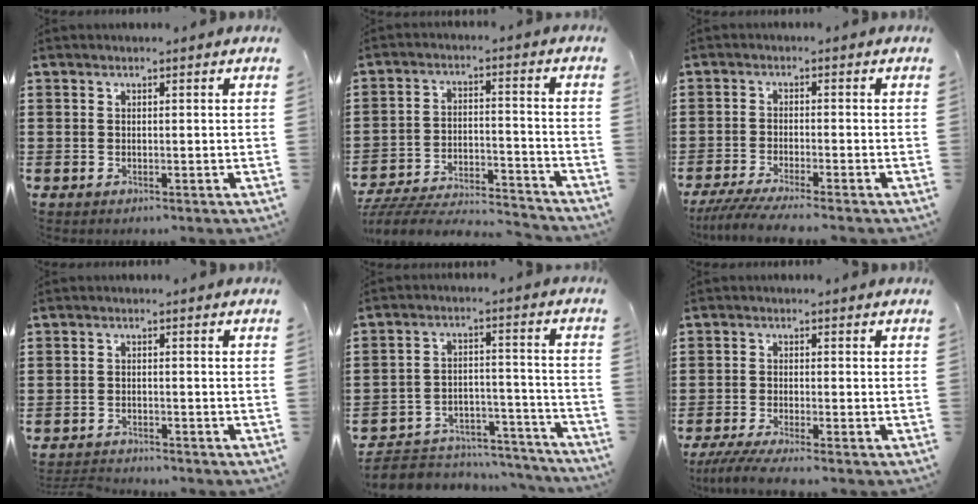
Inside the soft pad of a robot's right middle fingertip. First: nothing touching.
{"total": 6.2, "force": [-6.0, 0.8, 1.5], "torque": [-0.040, 0.004, -0.124]}
{"total": 4.1, "force": [-3.7, -0.1, 1.6], "torque": [-0.040, -0.015, -0.076]}
{"total": 2.3, "force": [-2.3, 0.3, -0.1], "torque": [-0.006, -0.001, -0.051]}
{"total": 4.8, "force": [-4.5, 1.6, 0.4], "torque": [-0.010, 0.012, -0.093]}
{"total": 3.3, "force": [-3.0, 0.0, 1.5], "torque": [-0.040, -0.010, -0.062]}